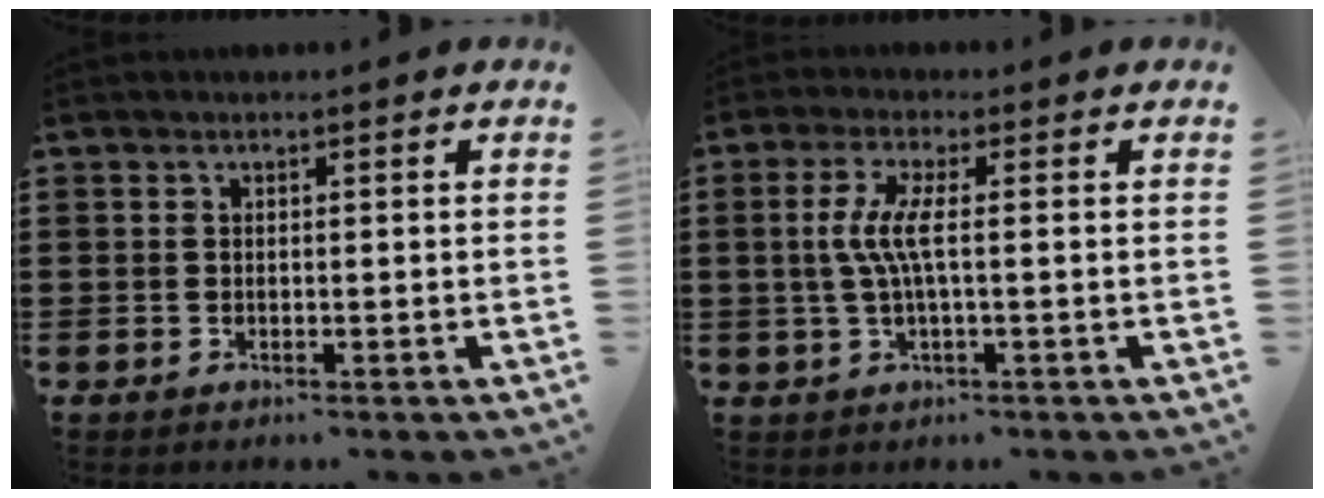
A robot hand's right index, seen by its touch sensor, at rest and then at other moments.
{"total": 5.4, "force": [-0.1, 0.7, 5.4], "torque": [-0.121, -0.011, -0.012]}